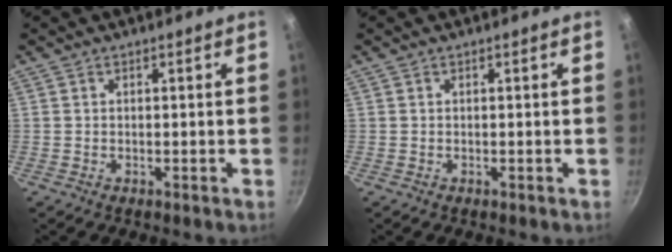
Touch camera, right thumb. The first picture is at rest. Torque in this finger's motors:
{"motor_torque": [-0.05, 0.04, -0.06, -0.09, 0.04]}